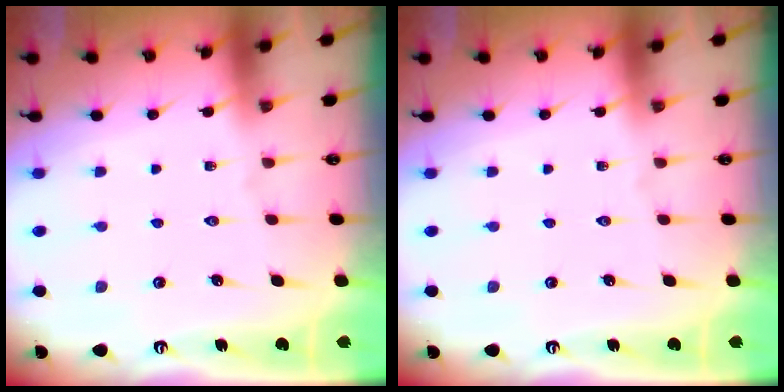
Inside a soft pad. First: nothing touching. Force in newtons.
{"total": 0.0}